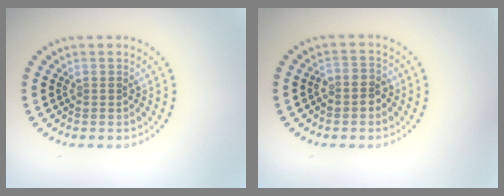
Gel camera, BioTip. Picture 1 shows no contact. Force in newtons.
{"total": 1.9, "press": 1.7, "slide": 0.8}